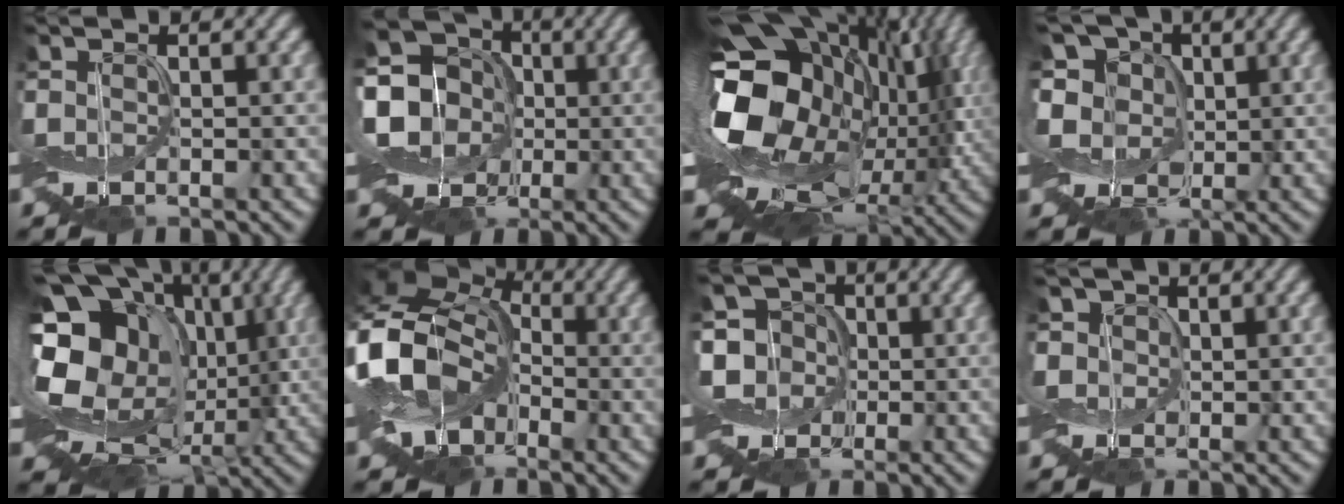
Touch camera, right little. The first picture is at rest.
{"total": 10.4, "force": [-0.7, 9.3, 4.7], "torque": [-0.121, 0.025, -0.054]}
{"total": 17.6, "force": [1.5, 12.4, 12.4], "torque": [-0.221, -0.021, 0.050]}
{"total": 9.2, "force": [2.3, 7.2, 5.3], "torque": [-0.114, 0.028, 0.007]}
{"total": 19.1, "force": [3.1, 14.8, 11.7], "torque": [-0.227, 0.011, 0.056]}
{"total": 14.9, "force": [-2.1, 11.4, 9.4], "torque": [-0.195, -0.002, -0.088]}
{"total": 4.9, "force": [-0.6, 4.4, 2.0], "torque": [-0.049, 0.010, -0.035]}
{"total": 1.7, "force": [0.5, 1.6, 0.1], "torque": [-0.007, 0.002, -0.005]}